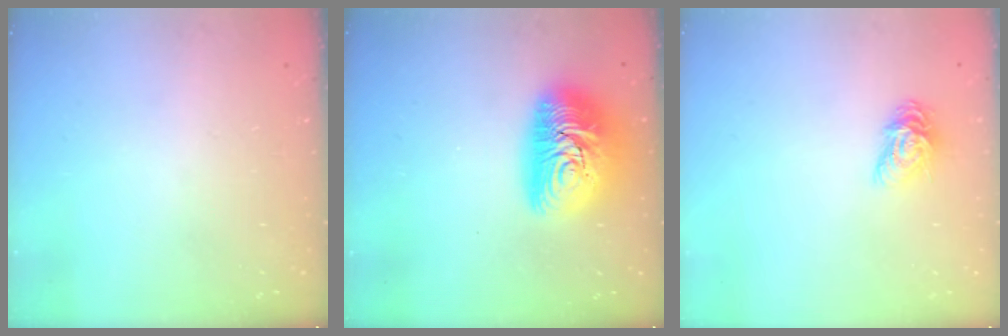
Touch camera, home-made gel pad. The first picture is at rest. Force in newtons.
{"total": 15.7, "press": 15.7, "slide": 1.1}
{"total": 8.2, "press": 8.2, "slide": 0.3}